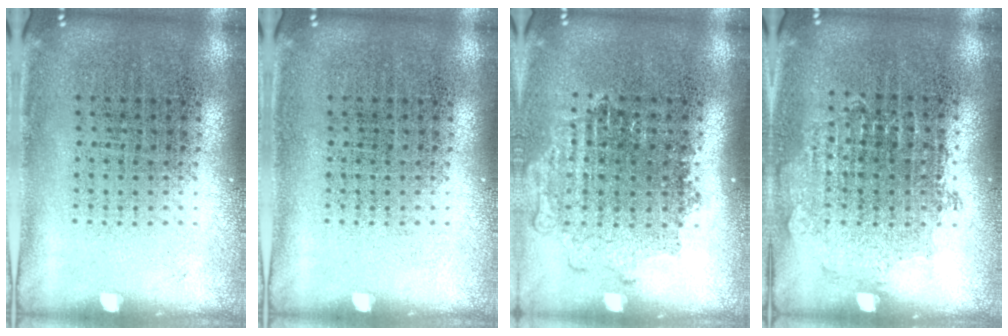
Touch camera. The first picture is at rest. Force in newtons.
{"total": 0.0}
{"total": 1.3, "press": 1.1, "slide": 0.6}
{"total": 0.8, "press": 0.8, "slide": 0.2}